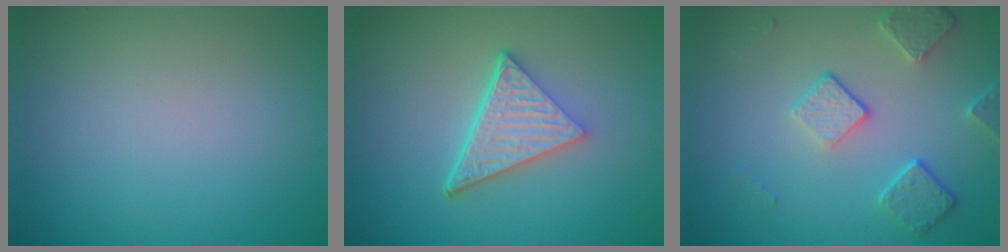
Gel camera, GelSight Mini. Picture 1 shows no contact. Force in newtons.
{"total": 5.1, "press": 3.6, "slide": 3.7}
{"total": 4.0, "press": 3.1, "slide": 2.6}